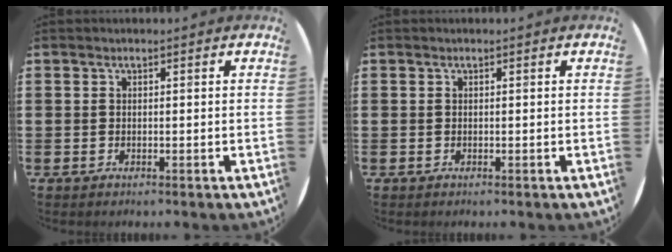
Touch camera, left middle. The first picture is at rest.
{"total": 0.0}